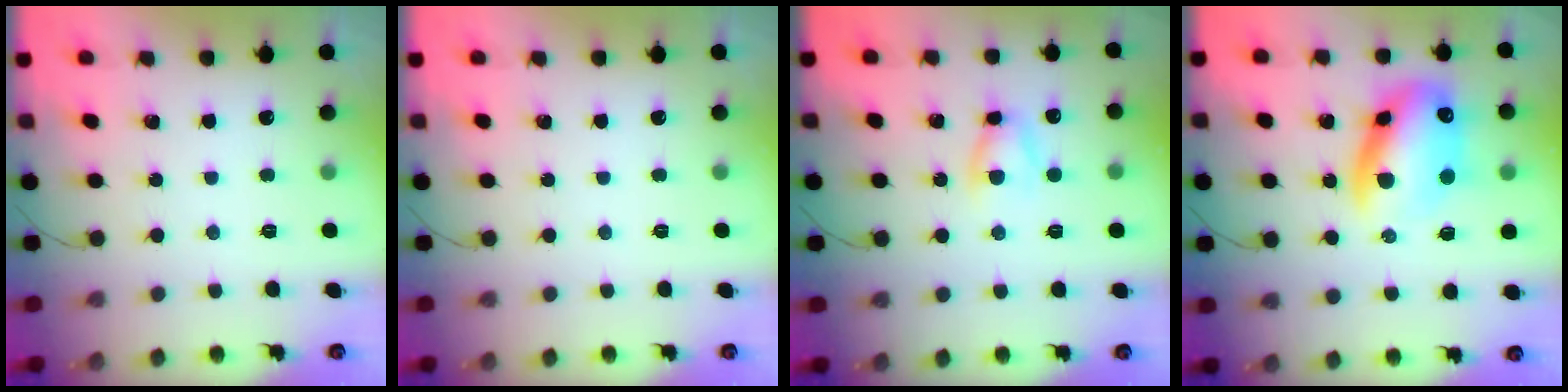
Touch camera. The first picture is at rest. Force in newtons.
{"total": 0.0}
{"total": 5.3, "press": 5.3, "slide": 0.8}
{"total": 15.9, "press": 15.4, "slide": 3.6}